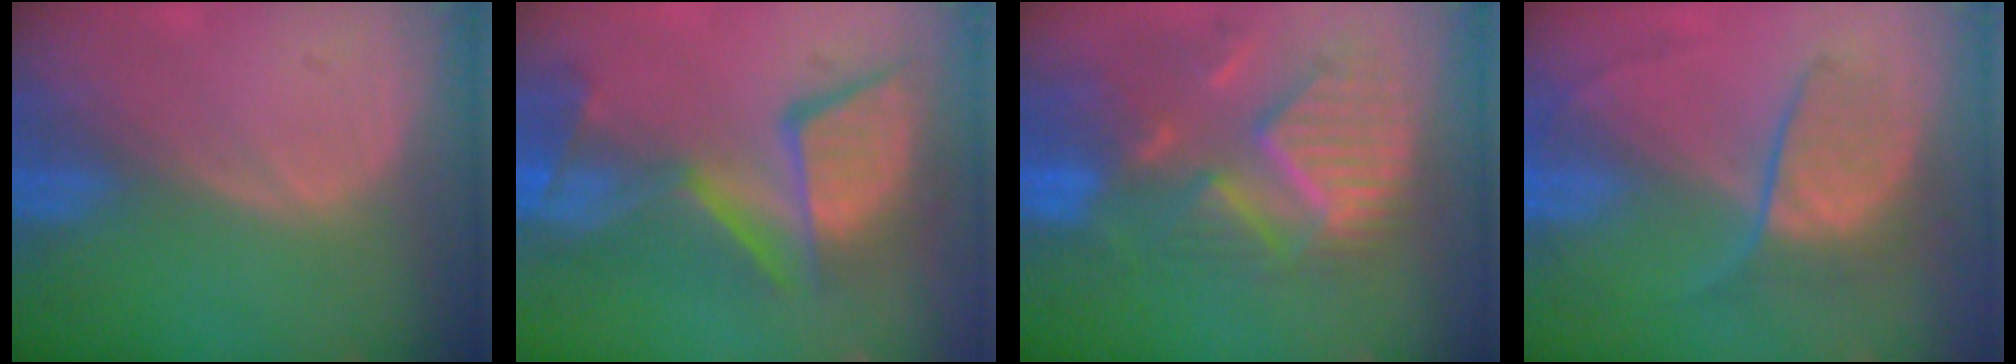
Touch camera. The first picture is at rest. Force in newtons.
{"total": 12.5, "press": 11.3, "slide": 5.3}
{"total": 11.8, "press": 10.3, "slide": 5.8}
{"total": 6.4, "press": 6.3, "slide": 0.7}